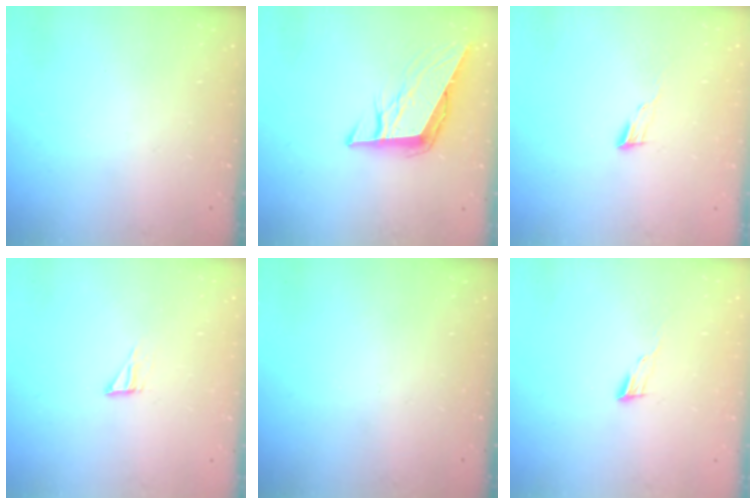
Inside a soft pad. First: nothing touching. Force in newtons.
{"total": 11.0, "press": 10.5, "slide": 3.0}
{"total": 4.6, "press": 4.6, "slide": 0.4}
{"total": 4.3, "press": 4.3, "slide": 0.3}
{"total": 0.0}
{"total": 4.6, "press": 4.6, "slide": 0.4}